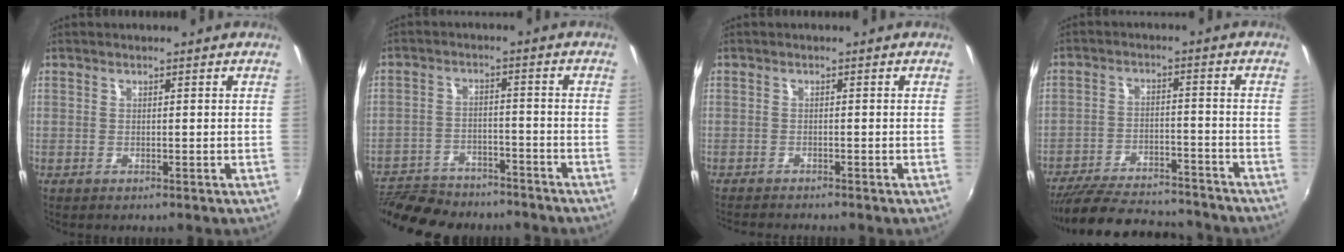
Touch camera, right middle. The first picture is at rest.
{"total": 17.9, "force": [-15.0, 6.5, 7.2], "torque": [-0.168, -0.010, -0.225]}
{"total": 3.4, "force": [-3.2, 0.0, 1.0], "torque": [-0.029, -0.017, -0.057]}
{"total": 21.0, "force": [-18.3, 5.8, 8.4], "torque": [-0.175, -0.011, -0.262]}